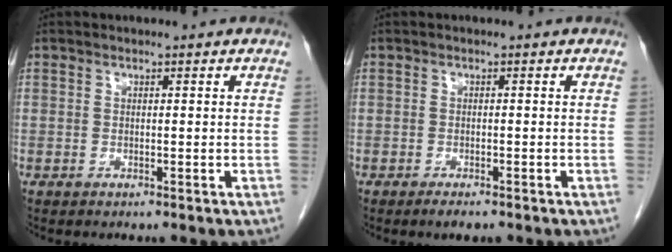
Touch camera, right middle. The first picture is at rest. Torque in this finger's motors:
{"motor_torque": [0.48, -0.61, 0.14, 0.05]}